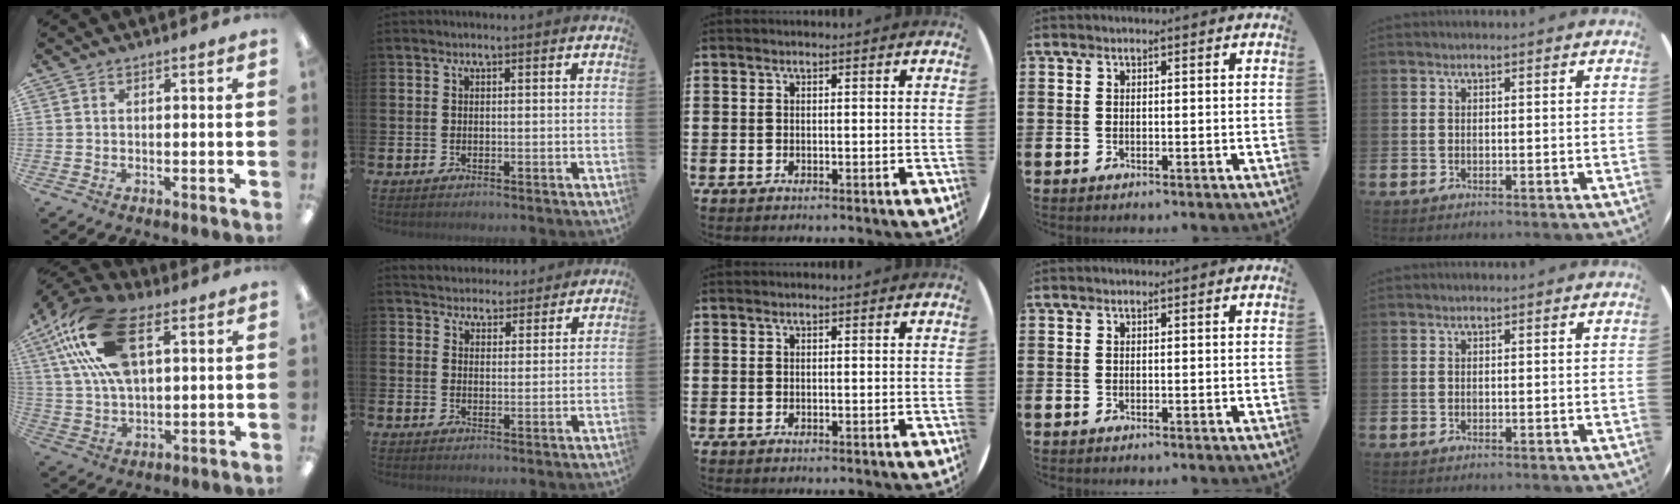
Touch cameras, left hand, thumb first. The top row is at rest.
{"thumb": {"total": 21.8, "force": [9.6, 11.3, 16.0], "torque": [-0.325, -0.018, 0.165]}, "index": {"total": 4.2, "force": [4.0, 1.1, -0.4], "torque": [-0.008, -0.027, 0.072]}}